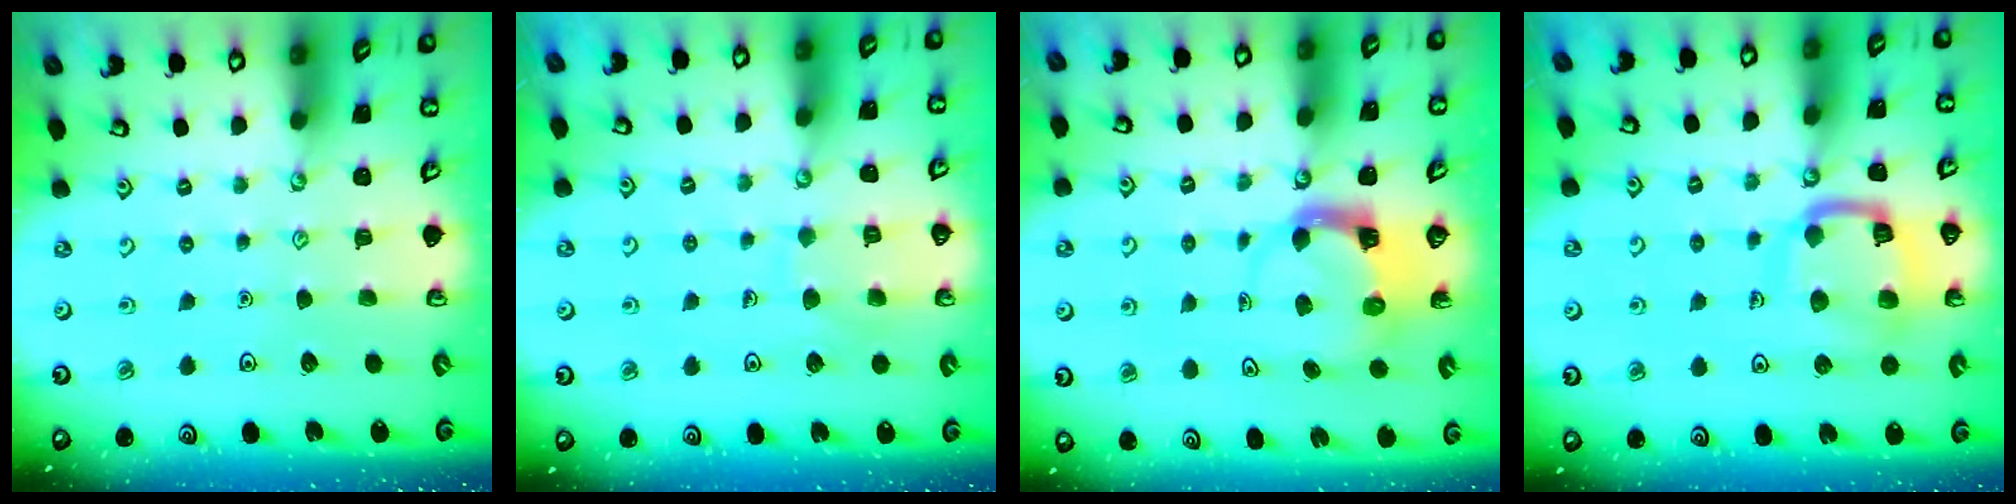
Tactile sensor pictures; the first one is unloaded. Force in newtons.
{"total": 6.9, "press": 6.9, "slide": 0.6}
{"total": 3.8, "press": 3.8, "slide": 0.5}
{"total": 14.3, "press": 14.2, "slide": 1.5}